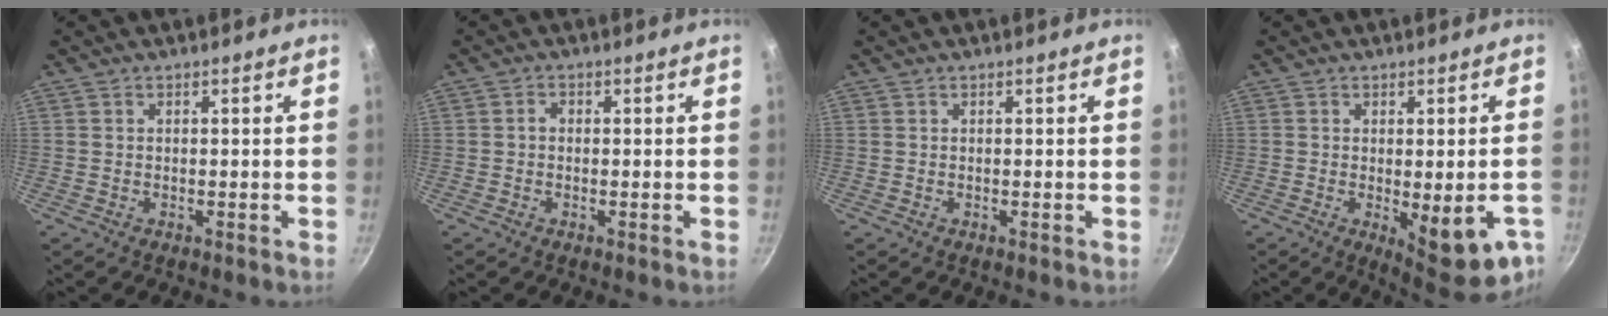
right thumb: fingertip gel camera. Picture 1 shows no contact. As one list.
[{"total": 1.3, "force": [-0.2, 1.0, 0.7], "torque": [-0.014, 0.007, -0.006]}, {"total": 0.0}, {"total": 12.7, "force": [-4.2, 4.6, 11.1], "torque": [-0.122, -0.008, -0.040]}]